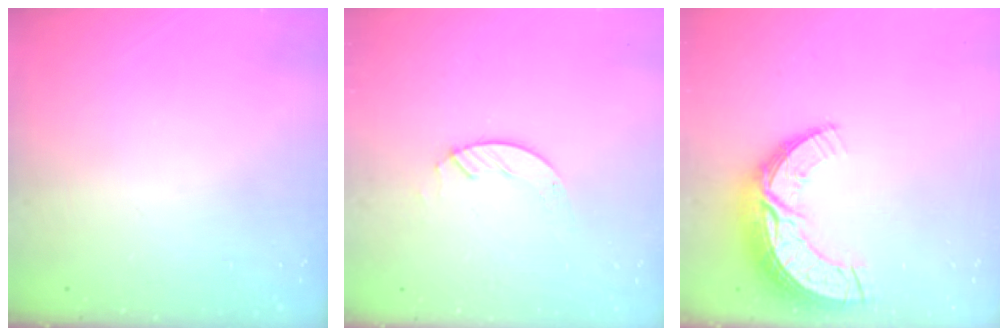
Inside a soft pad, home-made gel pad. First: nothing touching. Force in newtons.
{"total": 2.4, "press": 2.4, "slide": 0.2}
{"total": 13.0, "press": 12.9, "slide": 1.0}